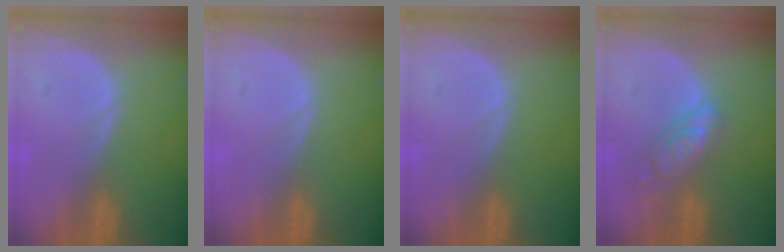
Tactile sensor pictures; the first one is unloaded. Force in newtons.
{"total": 0.0}
{"total": 0.0}
{"total": 6.1, "press": 5.3, "slide": 2.9}